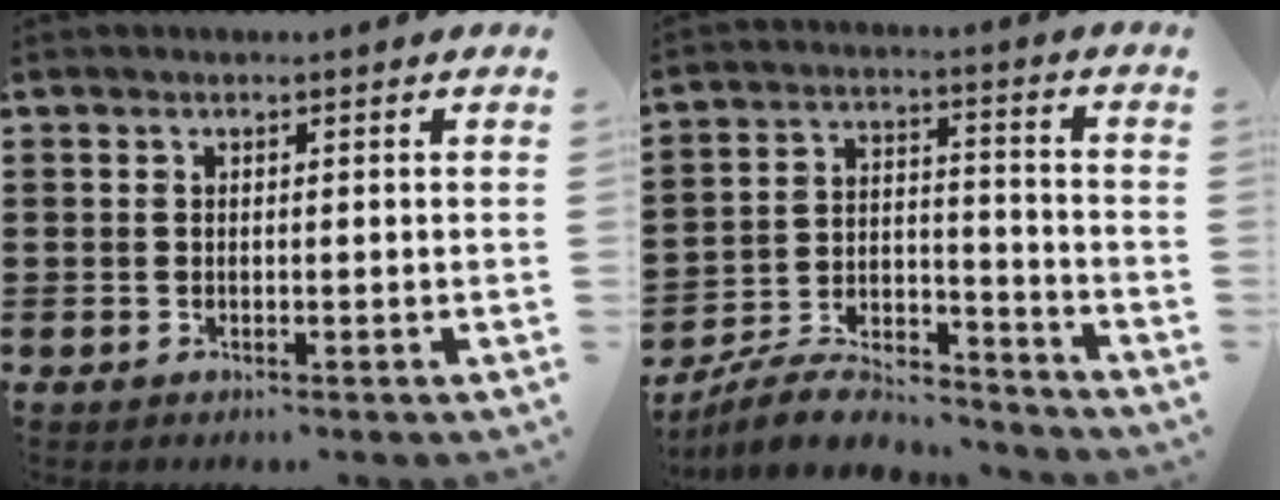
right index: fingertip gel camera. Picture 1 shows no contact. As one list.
[{"total": 8.1, "force": [-7.6, 1.5, 2.5], "torque": [-0.050, 0.012, -0.148]}]